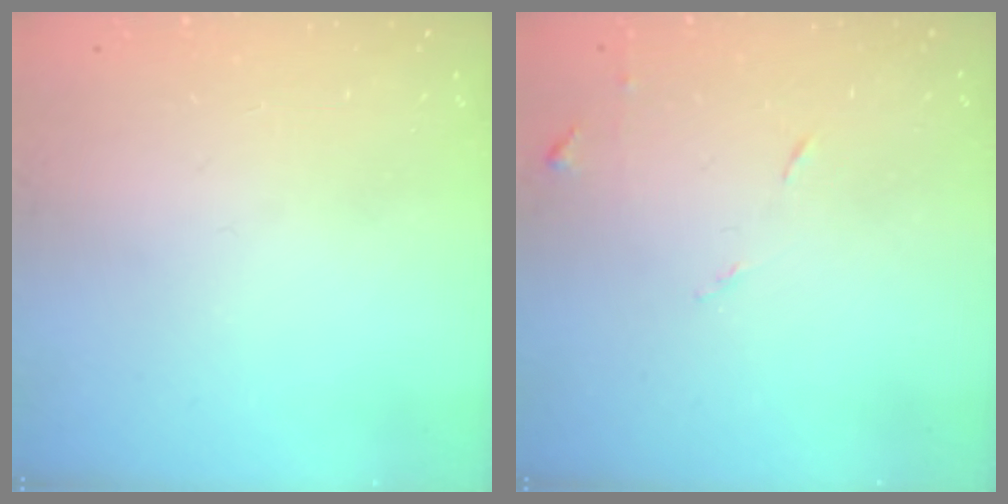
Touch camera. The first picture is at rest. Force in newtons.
{"total": 5.3, "press": 5.2, "slide": 0.7}